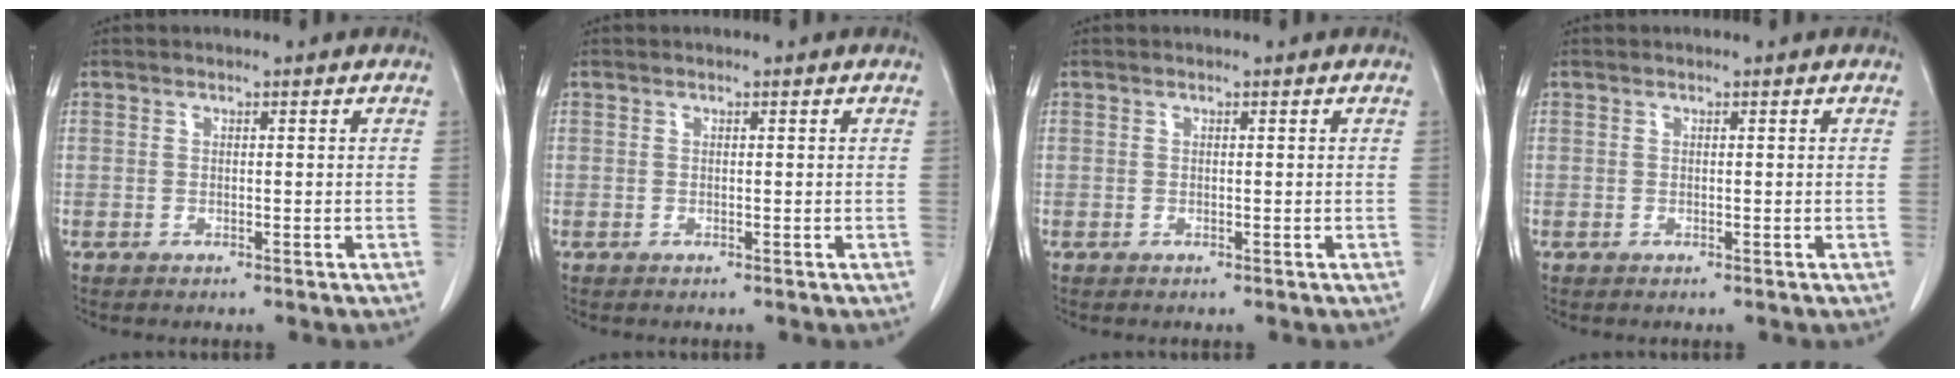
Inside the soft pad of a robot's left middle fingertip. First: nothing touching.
{"total": 0.0}
{"total": 0.0}
{"total": 0.0}